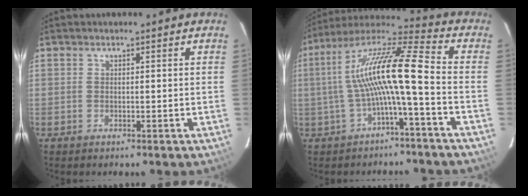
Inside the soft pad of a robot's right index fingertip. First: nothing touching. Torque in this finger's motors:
{"motor_torque": [1.30, -0.84, 1.06, 0.21]}